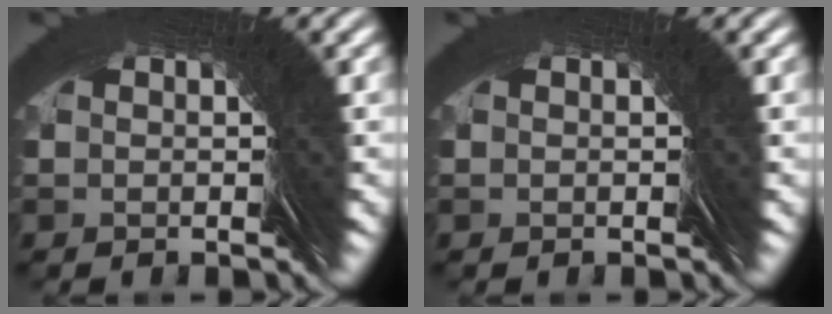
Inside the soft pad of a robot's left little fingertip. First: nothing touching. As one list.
[{"total": 0.0}]